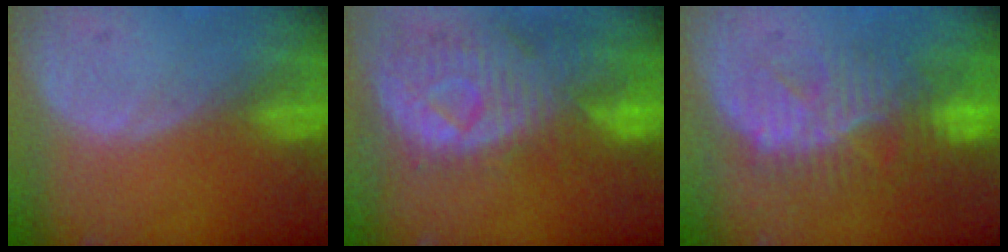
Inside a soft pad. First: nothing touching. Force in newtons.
{"total": 11.2, "press": 9.7, "slide": 5.4}
{"total": 10.4, "press": 8.9, "slide": 5.4}